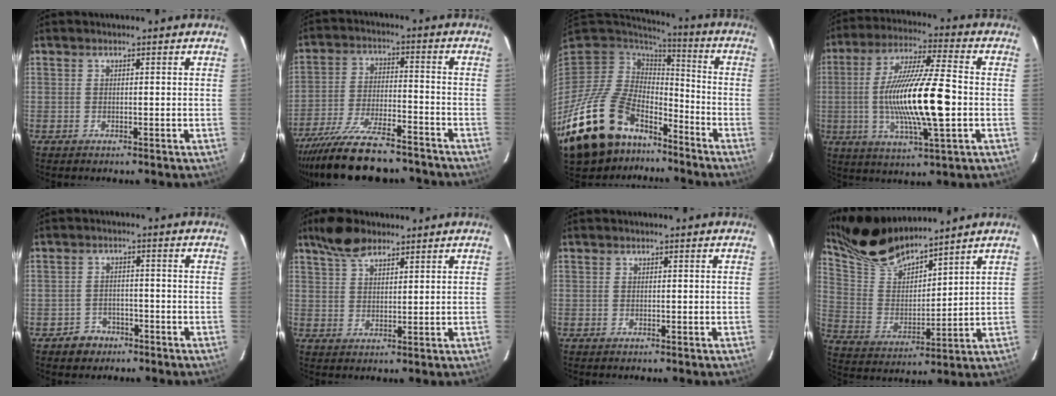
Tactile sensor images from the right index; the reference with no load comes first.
{"total": 20.3, "force": [-17.2, 5.2, 9.5], "torque": [-0.189, -0.033, -0.264]}
{"total": 25.8, "force": [-16.5, 14.3, 13.8], "torque": [-0.296, -0.017, -0.266]}
{"total": 18.2, "force": [-2.0, 2.8, 17.9], "torque": [-0.337, -0.005, -0.037]}
{"total": 3.6, "force": [-2.0, 2.9, 0.4], "torque": [-0.020, 0.009, -0.026]}
{"total": 6.6, "force": [4.9, 2.7, 3.4], "torque": [-0.064, 0.017, 0.093]}
{"total": 0.0}
{"total": 14.9, "force": [13.2, 3.6, 5.7], "torque": [-0.125, 0.006, 0.262]}